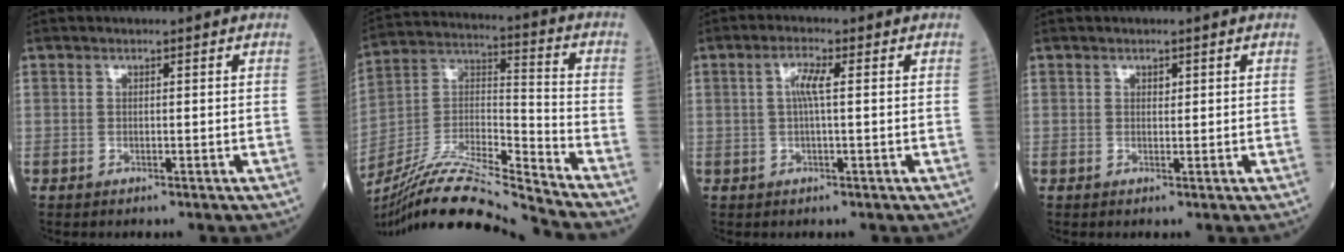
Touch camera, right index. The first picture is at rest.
{"total": 17.3, "force": [-16.1, -1.6, 6.1], "torque": [-0.118, 0.028, -0.295]}
{"total": 3.0, "force": [0.4, 0.4, 2.9], "torque": [-0.059, 0.006, 0.007]}
{"total": 0.7, "force": [0.3, 0.4, 0.4], "torque": [-0.003, -0.003, 0.005]}